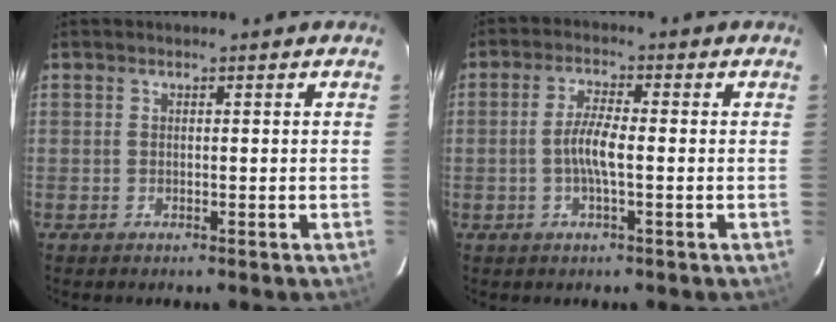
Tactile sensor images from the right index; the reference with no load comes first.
{"total": 4.8, "force": [-0.8, 0.7, 4.6], "torque": [-0.092, 0.003, -0.017]}